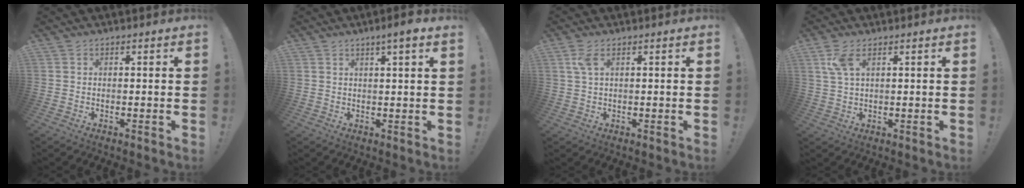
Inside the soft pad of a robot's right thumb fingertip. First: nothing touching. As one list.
[{"total": 3.8, "force": [2.2, -0.2, 3.1], "torque": [-0.046, -0.013, 0.031]}, {"total": 3.3, "force": [1.4, 1.3, 2.7], "torque": [-0.052, 0.001, 0.025]}, {"total": 5.5, "force": [2.7, 2.1, 4.3], "torque": [-0.083, -0.003, 0.049]}]